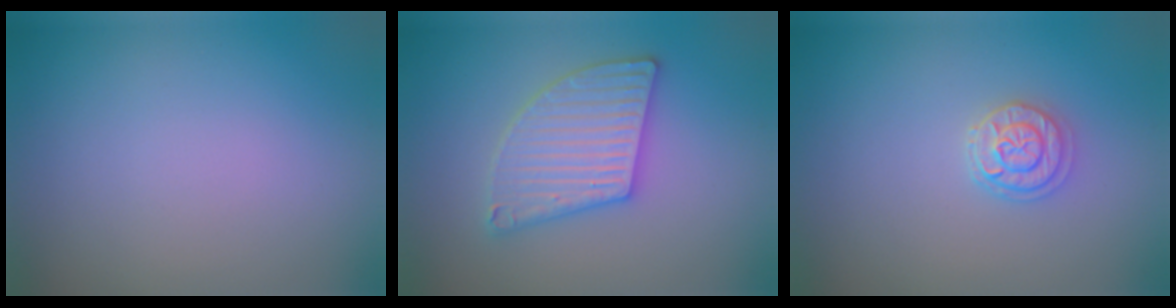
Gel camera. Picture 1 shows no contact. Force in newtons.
{"total": 5.2, "press": 5.2, "slide": 0.5}
{"total": 2.2, "press": 2.0, "slide": 0.8}